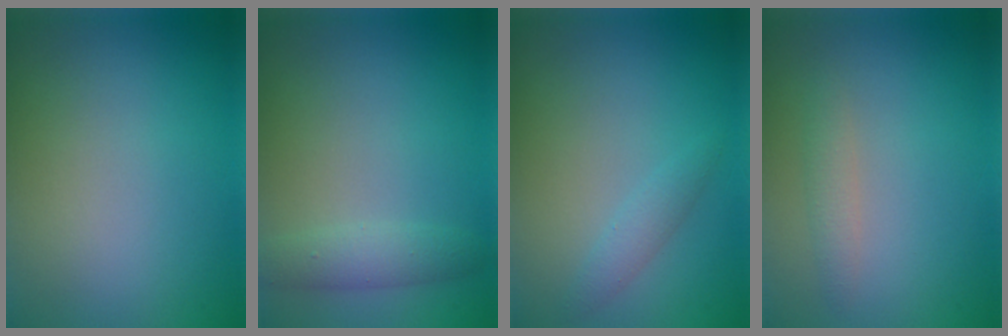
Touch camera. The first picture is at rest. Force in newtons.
{"total": 2.1, "press": 2.1, "slide": 0.1}
{"total": 1.5, "press": 1.5, "slide": 0.1}
{"total": 1.3, "press": 1.3, "slide": 0.0}